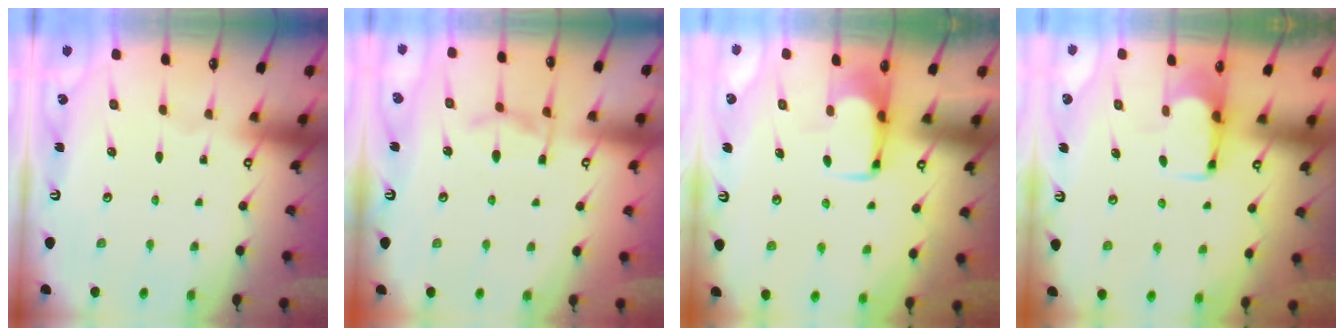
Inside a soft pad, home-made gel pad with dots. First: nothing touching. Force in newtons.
{"total": 6.9, "press": 6.8, "slide": 1.3}
{"total": 1.8, "press": 1.7, "slide": 0.5}
{"total": 1.9, "press": 1.8, "slide": 0.7}